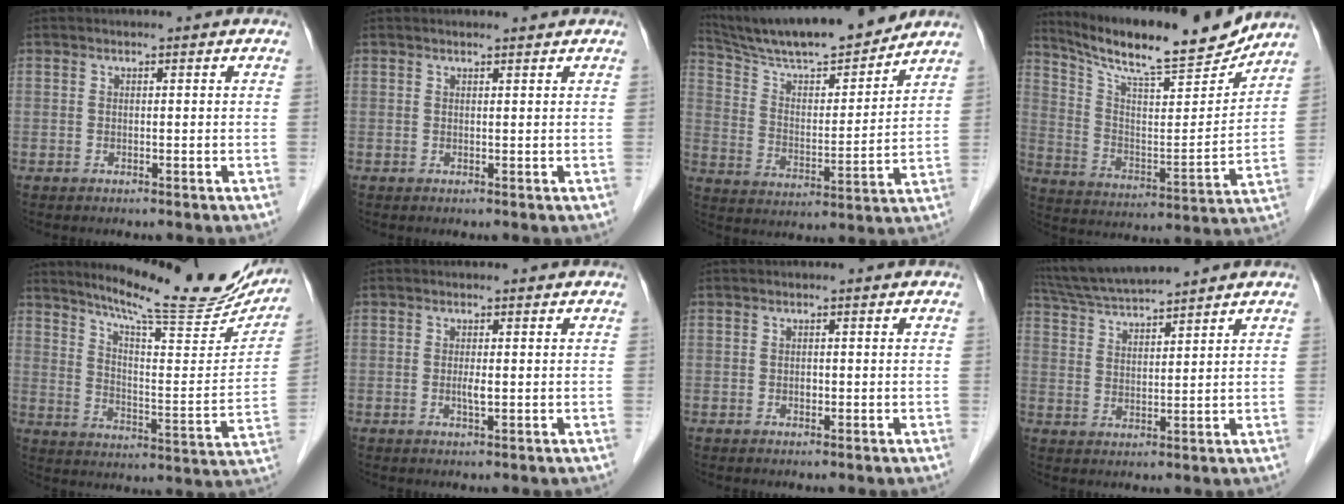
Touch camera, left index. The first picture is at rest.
{"total": 0.9, "force": [0.9, -0.1, 0.1], "torque": [-0.006, -0.002, 0.013]}
{"total": 17.1, "force": [15.6, 1.3, 6.9], "torque": [-0.127, -0.004, 0.261]}
{"total": 18.4, "force": [16.5, 1.7, 8.1], "torque": [-0.150, -0.018, 0.262]}
{"total": 20.8, "force": [18.3, 2.3, 9.6], "torque": [-0.143, -0.046, 0.247]}
{"total": 1.3, "force": [-0.2, 0.1, 1.3], "torque": [-0.026, -0.005, -0.005]}
{"total": 0.6, "force": [-0.4, 0.4, 0.3], "torque": [-0.004, -0.002, -0.009]}
{"total": 9.3, "force": [8.6, -0.7, 3.4], "torque": [-0.067, 0.021, 0.156]}